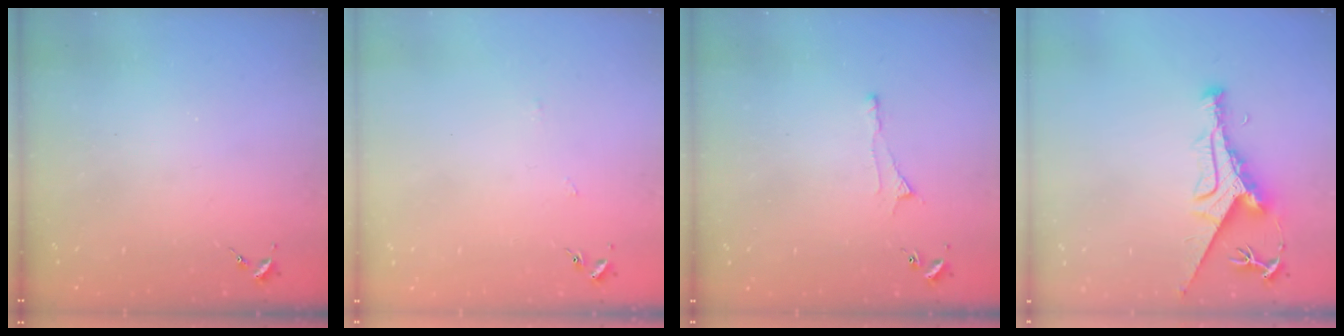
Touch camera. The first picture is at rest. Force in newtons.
{"total": 3.1, "press": 3.1, "slide": 0.4}
{"total": 3.2, "press": 3.2, "slide": 0.5}
{"total": 8.8, "press": 8.7, "slide": 1.0}